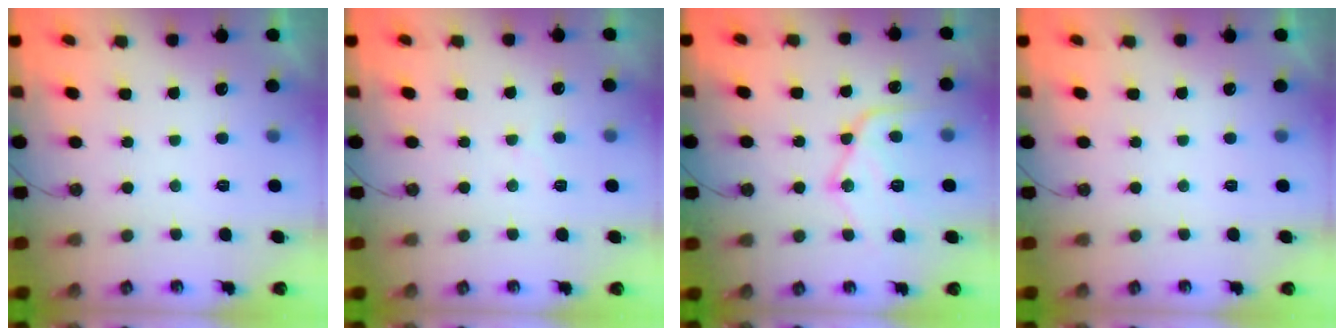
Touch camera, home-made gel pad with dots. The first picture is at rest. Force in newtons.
{"total": 6.5, "press": 6.4, "slide": 0.9}
{"total": 15.7, "press": 15.6, "slide": 1.2}
{"total": 0.0}